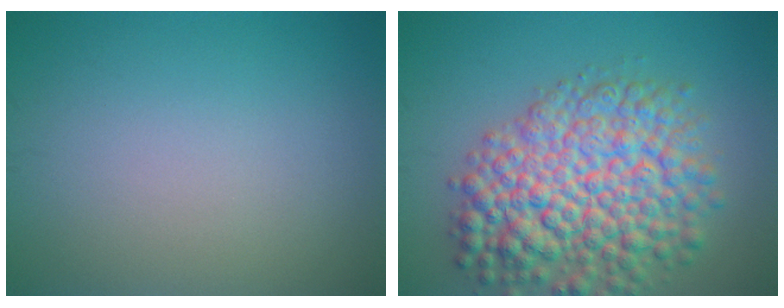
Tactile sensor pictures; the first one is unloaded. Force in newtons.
{"total": 10.1, "press": 10.1, "slide": 0.4}